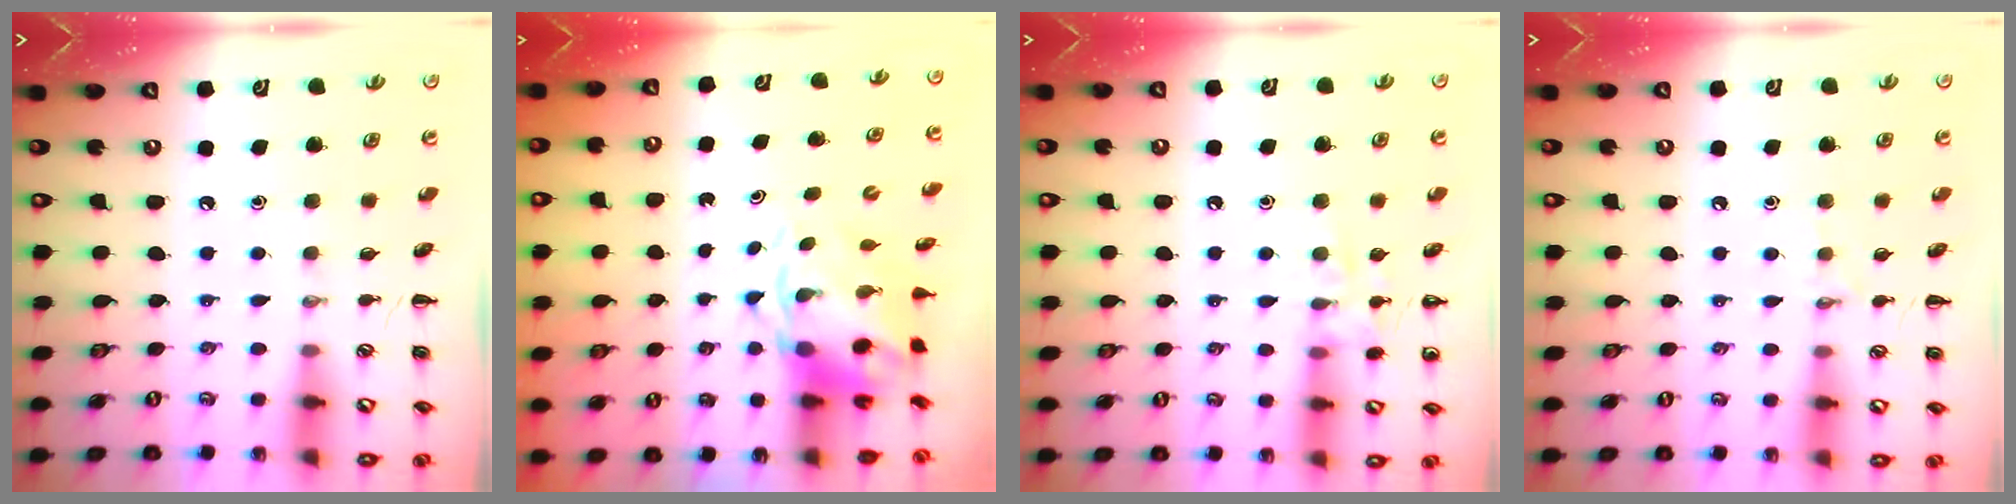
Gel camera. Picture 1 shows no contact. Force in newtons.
{"total": 5.8, "press": 5.7, "slide": 1.0}
{"total": 8.4, "press": 8.3, "slide": 1.1}
{"total": 4.9, "press": 4.7, "slide": 1.2}